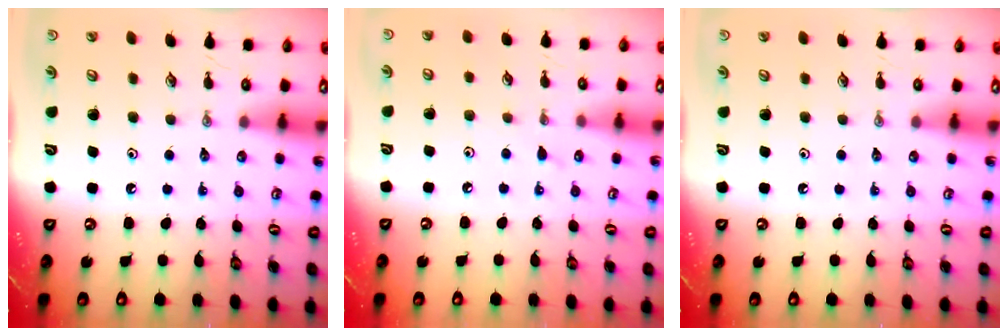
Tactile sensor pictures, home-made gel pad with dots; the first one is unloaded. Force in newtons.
{"total": 3.3, "press": 3.3, "slide": 0.2}
{"total": 0.0}